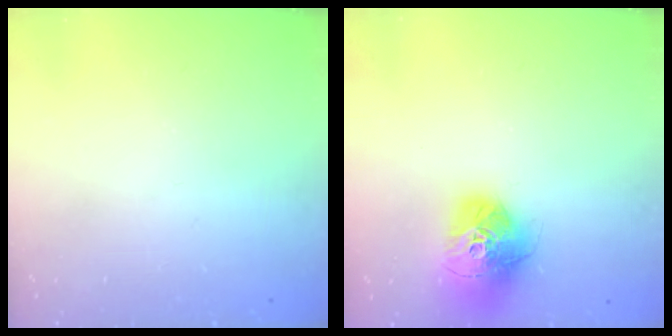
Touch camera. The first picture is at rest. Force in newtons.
{"total": 17.0, "press": 16.9, "slide": 1.5}